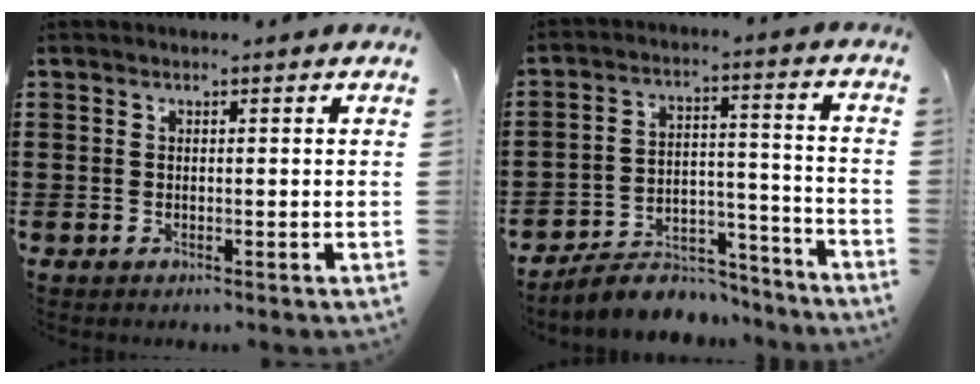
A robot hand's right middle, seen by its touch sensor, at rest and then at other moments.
{"total": 7.1, "force": [-6.6, 2.2, 1.7], "torque": [-0.028, 0.020, -0.125]}